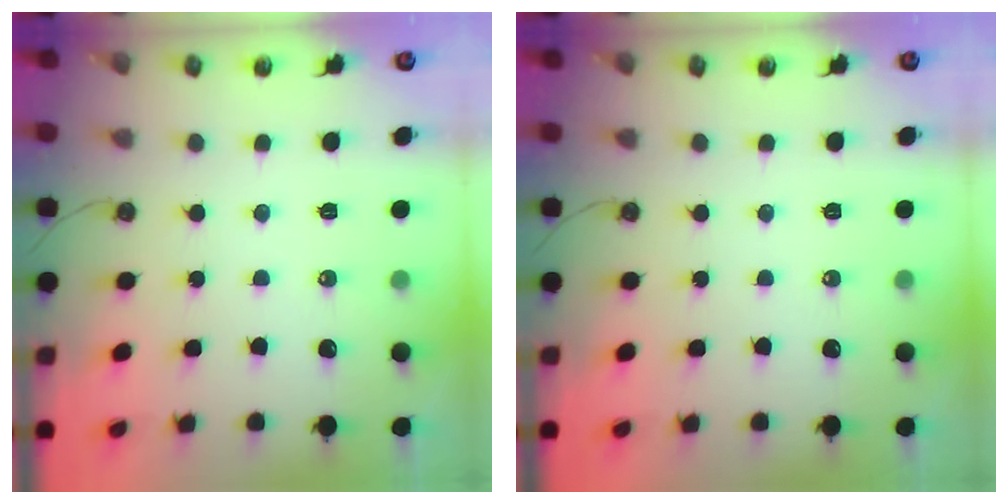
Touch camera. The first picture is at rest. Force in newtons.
{"total": 0.0}